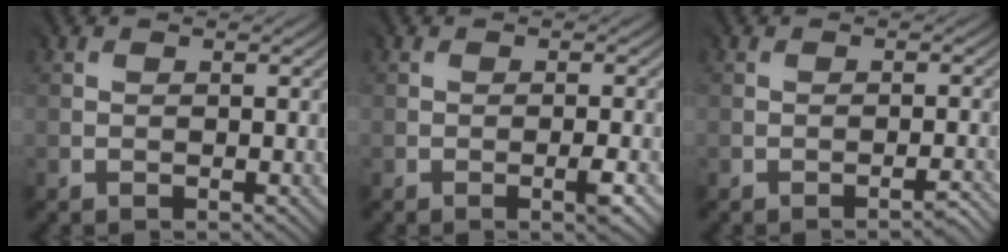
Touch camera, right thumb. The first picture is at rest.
{"total": 2.0, "force": [-1.1, -0.1, 1.7], "torque": [-0.025, -0.003, -0.017]}
{"total": 1.8, "force": [-1.5, -0.1, 1.1], "torque": [-0.013, -0.003, -0.023]}